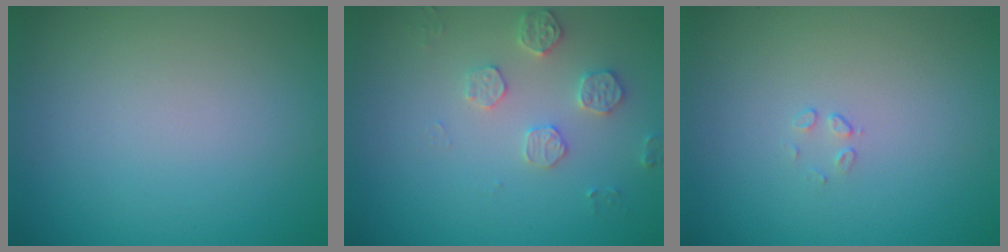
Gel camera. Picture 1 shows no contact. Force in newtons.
{"total": 2.5, "press": 2.5, "slide": 0.5}
{"total": 0.5, "press": 0.2, "slide": 0.5}